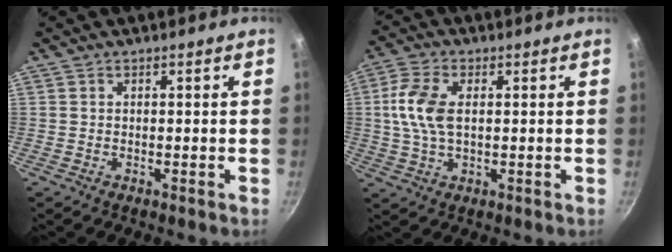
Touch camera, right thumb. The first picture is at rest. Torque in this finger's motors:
{"motor_torque": [0.97, 1.13, 1.58, -0.28, 0.44]}